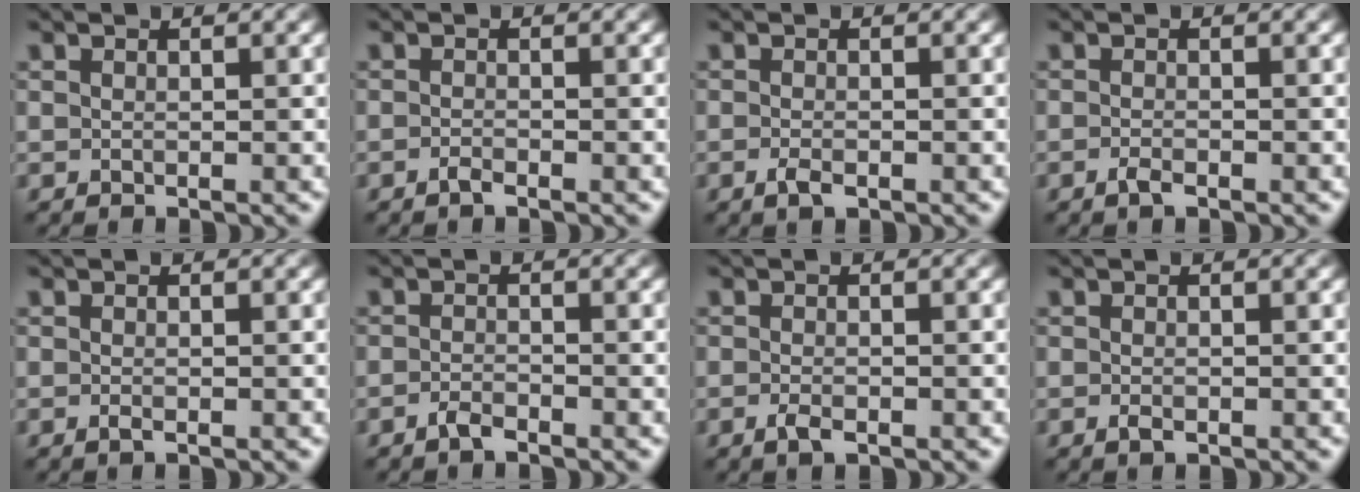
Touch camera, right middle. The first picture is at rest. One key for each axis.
{"total": 0.9, "fx": -0.6, "fy": 0.2, "fz": 0.6, "tx": -0.011, "ty": 0.001, "tz": -0.013}
{"total": 1.4, "fx": -0.7, "fy": 0.6, "fz": 1.1, "tx": -0.023, "ty": -0.004, "tz": -0.015}
{"total": 1.1, "fx": -0.7, "fy": 0.3, "fz": 0.8, "tx": -0.016, "ty": -0.001, "tz": -0.015}
{"total": 0.6, "fx": -0.3, "fy": 0.1, "fz": 0.5, "tx": -0.010, "ty": -0.004, "tz": -0.005}
{"total": 1.3, "fx": -1.0, "fy": 0.3, "fz": 0.8, "tx": -0.017, "ty": 0.001, "tz": -0.023}
{"total": 1.4, "fx": -0.8, "fy": 0.5, "fz": 1.1, "tx": -0.023, "ty": -0.004, "tz": -0.016}
{"total": 0.8, "fx": -0.4, "fy": 0.4, "fz": 0.6, "tx": -0.012, "ty": -0.003, "tz": -0.007}